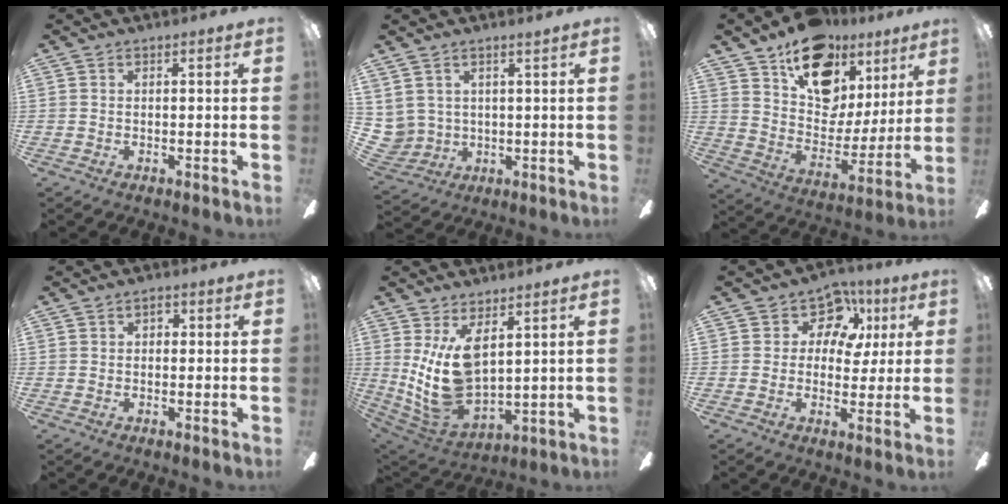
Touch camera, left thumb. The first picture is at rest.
{"total": 5.3, "force": [3.2, 4.2, 0.7], "torque": [-0.042, -0.014, 0.066]}
{"total": 19.0, "force": [12.4, 11.5, 8.6], "torque": [-0.136, -0.071, 0.228]}
{"total": 1.8, "force": [0.2, 1.4, 1.2], "torque": [-0.016, 0.007, -0.001]}
{"total": 13.9, "force": [4.6, 7.2, 10.9], "torque": [-0.244, -0.030, 0.090]}
{"total": 10.6, "force": [4.6, 8.1, 5.1], "torque": [-0.068, -0.022, 0.085]}